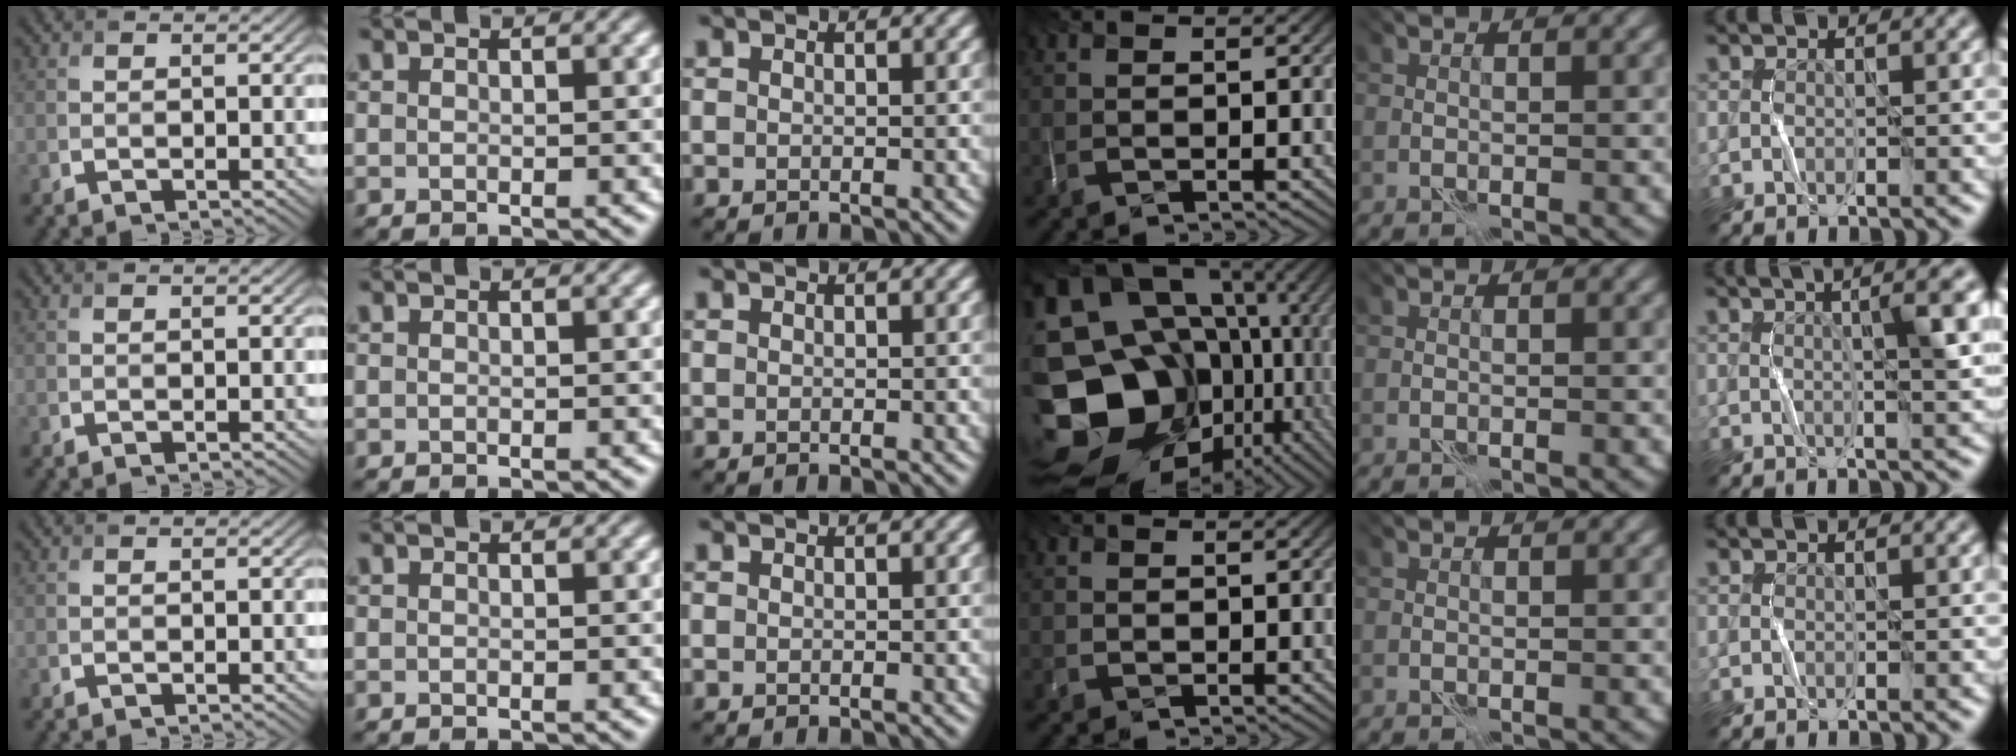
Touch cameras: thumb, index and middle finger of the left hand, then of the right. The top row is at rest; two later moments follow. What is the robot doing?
{"motion": "fold", "object": "bubble wrap"}